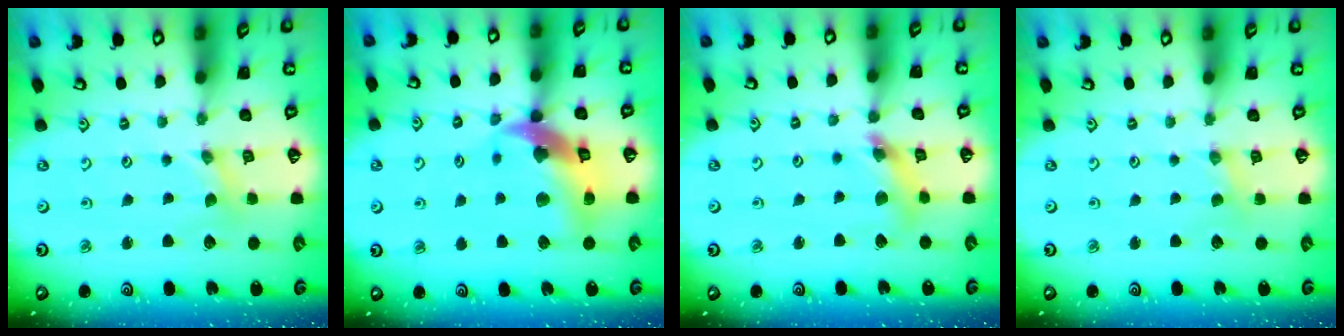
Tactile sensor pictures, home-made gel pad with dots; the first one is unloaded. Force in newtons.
{"total": 16.1, "press": 16.0, "slide": 2.0}
{"total": 10.0, "press": 9.9, "slide": 1.3}
{"total": 0.8, "press": 0.8, "slide": 0.2}